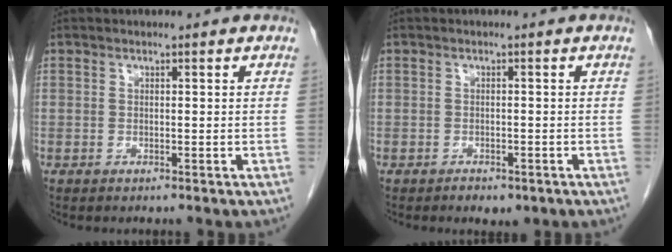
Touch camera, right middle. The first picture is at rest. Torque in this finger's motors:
{"motor_torque": [-0.15, 0.16, -0.05, 0.01]}